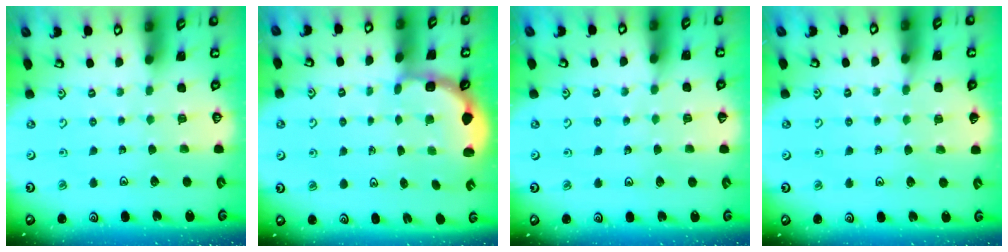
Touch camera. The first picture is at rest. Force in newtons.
{"total": 2.8, "press": 2.5, "slide": 1.4}
{"total": 3.5, "press": 3.5, "slide": 0.4}
{"total": 6.1, "press": 6.0, "slide": 0.9}